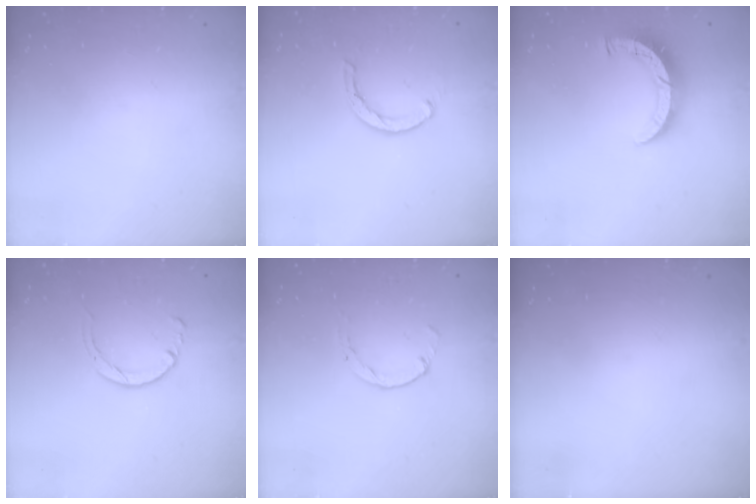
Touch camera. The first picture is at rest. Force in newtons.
{"total": 3.6, "press": 3.5, "slide": 0.5}
{"total": 7.8, "press": 7.8, "slide": 0.6}
{"total": 2.9, "press": 2.8, "slide": 0.4}
{"total": 0.0}
{"total": 0.0}